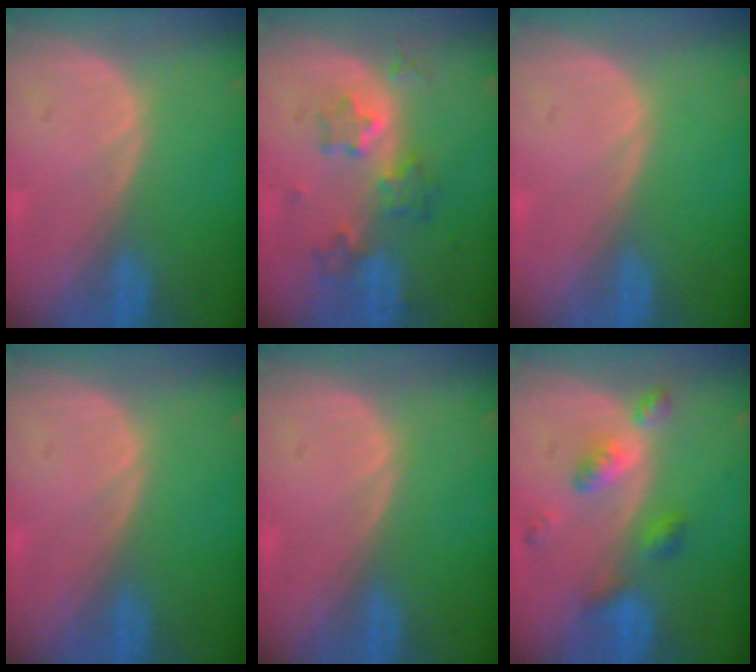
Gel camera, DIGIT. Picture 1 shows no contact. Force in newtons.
{"total": 6.6, "press": 6.0, "slide": 2.7}
{"total": 0.0}
{"total": 0.0}
{"total": 0.0}
{"total": 5.9, "press": 5.1, "slide": 2.9}